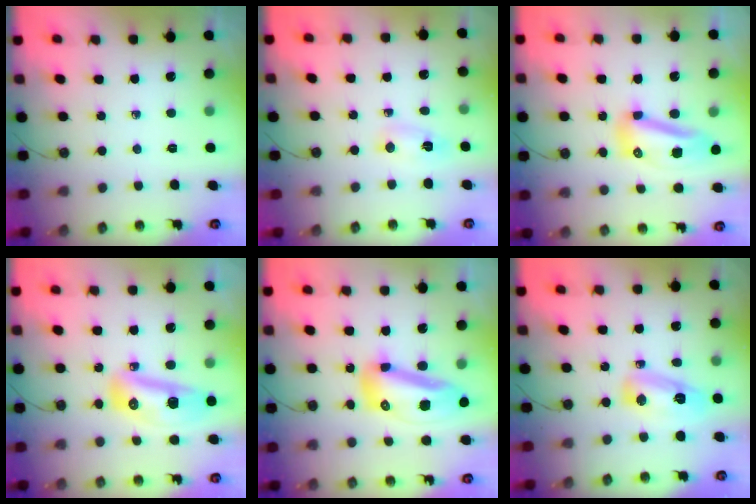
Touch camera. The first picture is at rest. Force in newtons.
{"total": 2.8, "press": 2.5, "slide": 1.4}
{"total": 11.0, "press": 11.0, "slide": 1.2}
{"total": 14.1, "press": 13.6, "slide": 3.7}
{"total": 15.5, "press": 15.4, "slide": 1.7}
{"total": 9.9, "press": 8.7, "slide": 4.7}